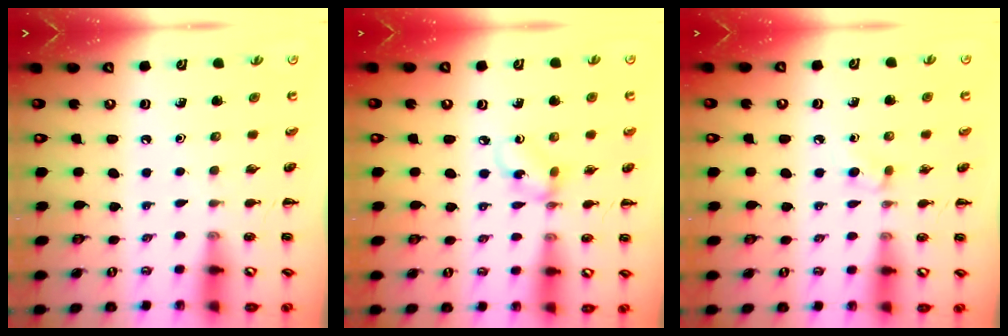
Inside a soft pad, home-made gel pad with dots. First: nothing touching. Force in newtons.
{"total": 5.0, "press": 4.9, "slide": 1.2}
{"total": 2.4, "press": 2.1, "slide": 1.1}